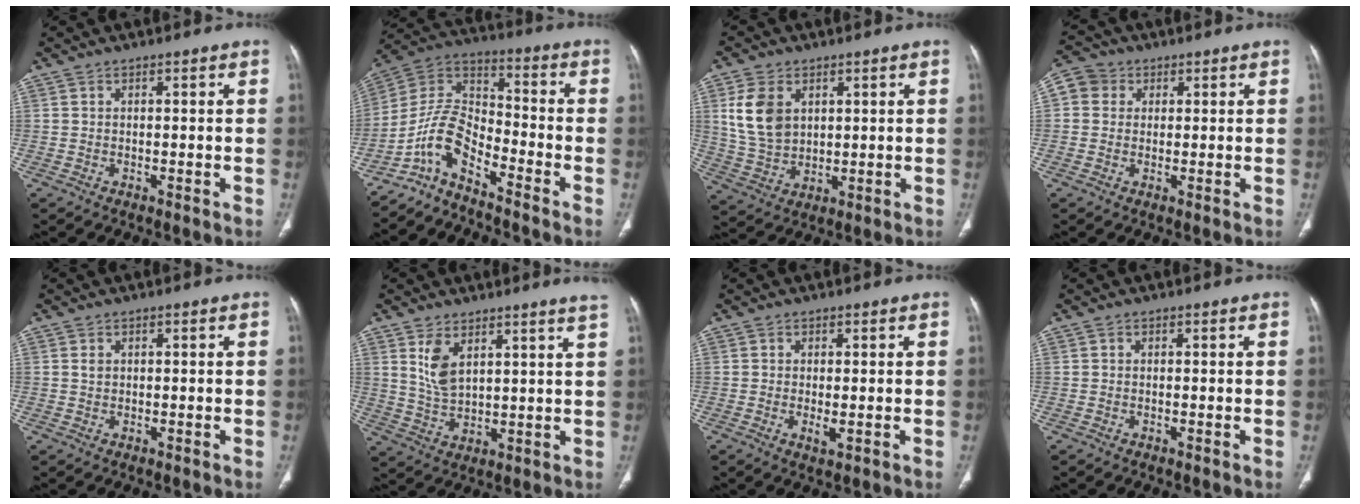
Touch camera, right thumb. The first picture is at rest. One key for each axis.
{"total": 9.6, "fx": -6.8, "fy": 3.8, "fz": 5.7, "tx": -0.106, "ty": 0.084, "tz": -0.143}
{"total": 9.7, "fx": 3.1, "fy": 6.6, "fz": 6.3, "tx": -0.112, "ty": -0.011, "tz": 0.073}
{"total": 5.6, "fx": 1.4, "fy": 5.1, "fz": 1.8, "tx": -0.023, "ty": 0.012, "tz": 0.022}
{"total": 0.9, "fx": 0.3, "fy": 0.7, "fz": 0.5, "tx": -0.004, "ty": 0.000, "tz": 0.005}
{"total": 9.3, "fx": 5.9, "fy": 2.5, "fz": 6.7, "tx": -0.101, "ty": -0.038, "tz": 0.102}
{"total": 2.2, "fx": -0.4, "fy": 0.9, "fz": 2.0, "tx": -0.039, "ty": -0.006, "tz": -0.006}
{"total": 0.0}